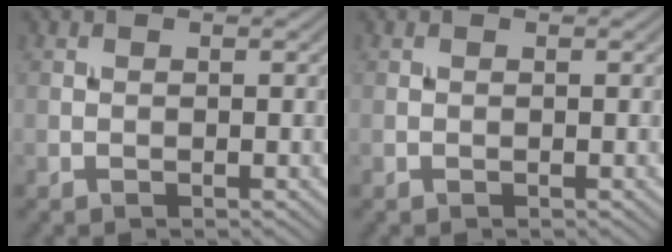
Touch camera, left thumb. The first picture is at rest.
{"total": 0.0}